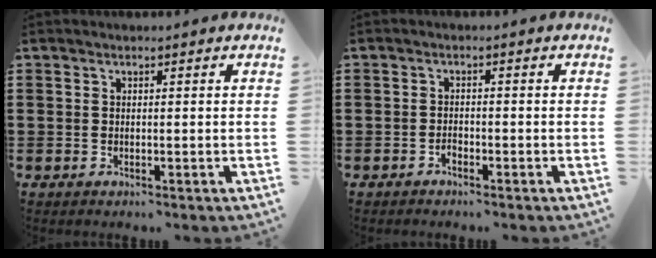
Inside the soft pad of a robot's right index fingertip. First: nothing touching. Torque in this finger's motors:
{"motor_torque": [1.20, 0.94, 0.02, -0.04]}